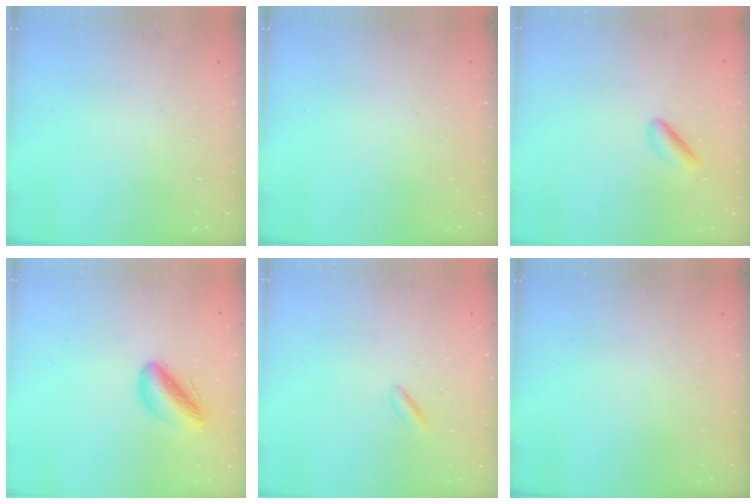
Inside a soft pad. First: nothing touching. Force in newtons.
{"total": 0.0}
{"total": 2.3, "press": 2.3, "slide": 0.4}
{"total": 8.0, "press": 7.9, "slide": 1.3}
{"total": 1.8, "press": 1.6, "slide": 0.9}
{"total": 0.0}